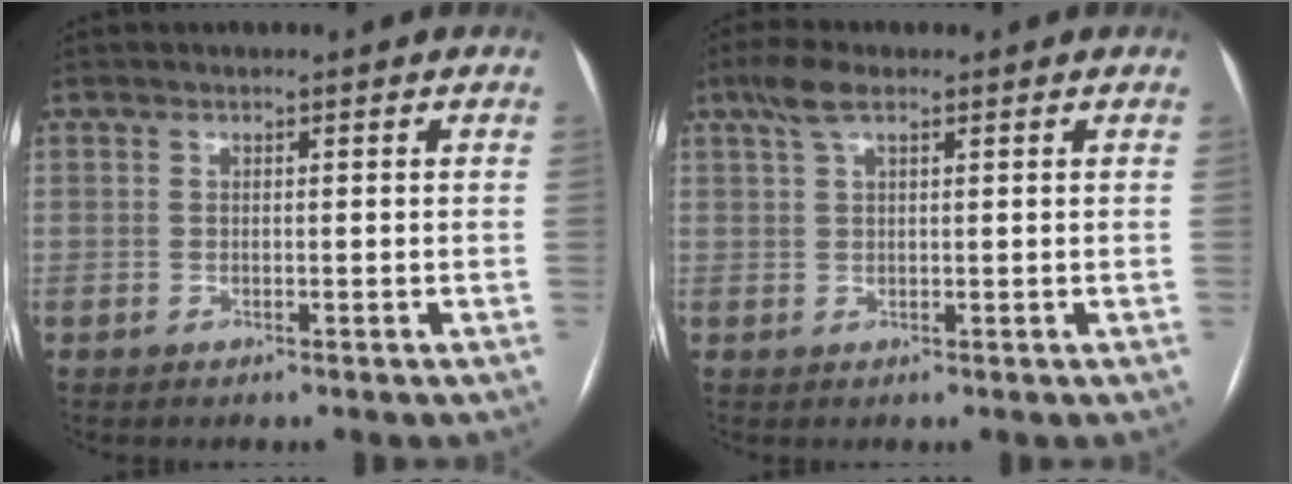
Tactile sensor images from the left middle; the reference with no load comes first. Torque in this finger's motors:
{"motor_torque": [0.59, -0.36, 0.28, 0.02]}